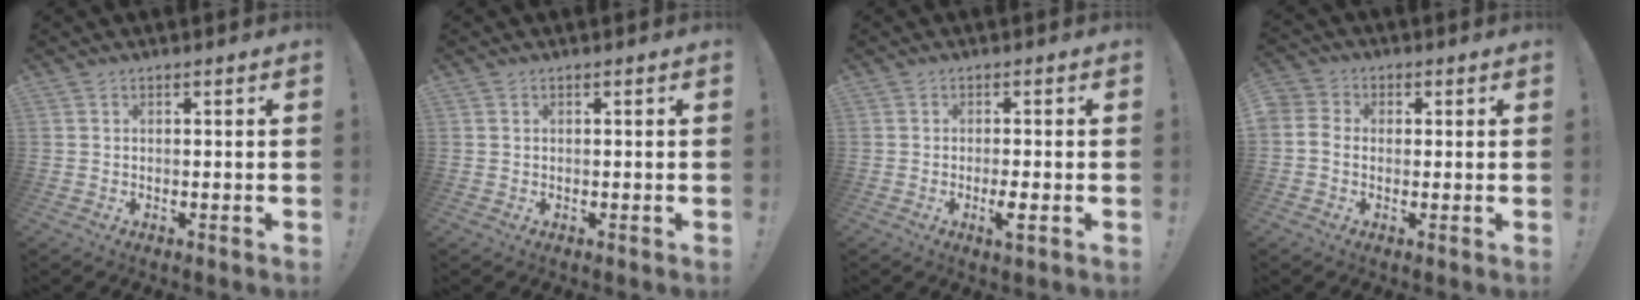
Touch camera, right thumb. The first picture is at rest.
{"total": 0.0}
{"total": 3.5, "force": [-1.2, -0.3, 3.3], "torque": [-0.063, -0.010, -0.021]}
{"total": 4.6, "force": [-0.7, 3.9, 2.3], "torque": [-0.047, 0.013, -0.012]}